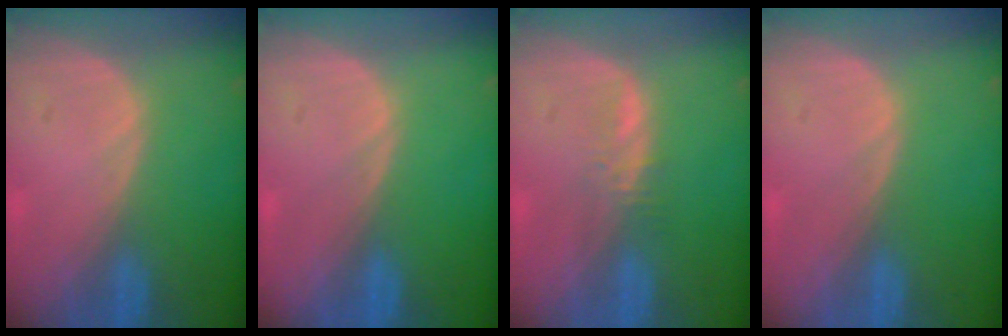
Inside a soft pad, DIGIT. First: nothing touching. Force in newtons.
{"total": 0.0}
{"total": 2.2, "press": 2.1, "slide": 0.2}
{"total": 0.0}